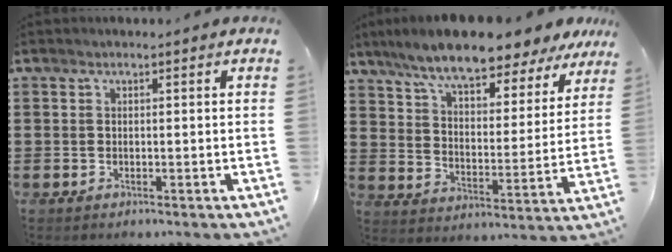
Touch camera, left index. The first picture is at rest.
{"total": 9.5, "force": [8.3, 1.0, 4.4], "torque": [-0.112, -0.038, 0.141]}